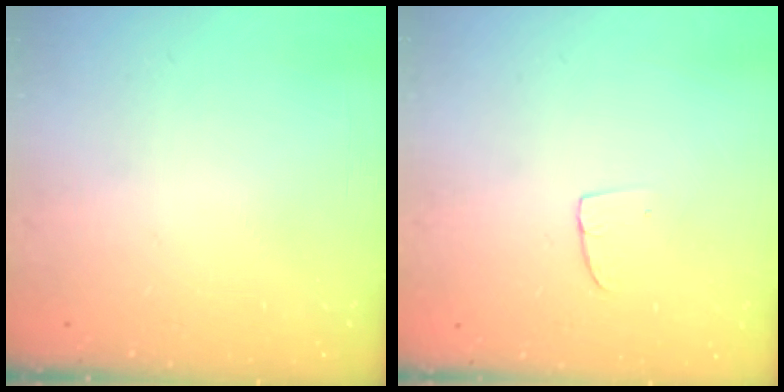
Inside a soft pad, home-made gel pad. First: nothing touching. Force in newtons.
{"total": 2.9, "press": 2.9, "slide": 0.2}